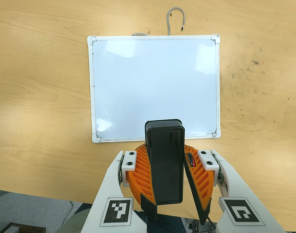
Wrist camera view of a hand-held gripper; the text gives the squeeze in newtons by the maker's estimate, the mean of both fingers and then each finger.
{"total": 9.6, "left": 9.9, "right": 9.2}